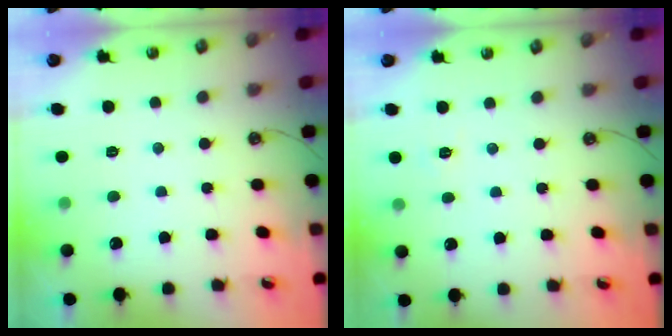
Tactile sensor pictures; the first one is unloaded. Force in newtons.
{"total": 2.6, "press": 2.6, "slide": 0.3}